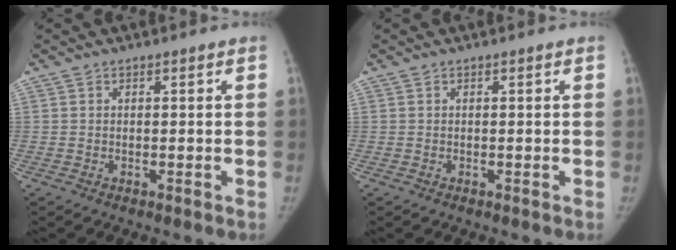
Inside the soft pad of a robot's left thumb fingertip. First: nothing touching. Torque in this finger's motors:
{"motor_torque": [0.05, 0.04, -0.16, 0.06, 0.04]}